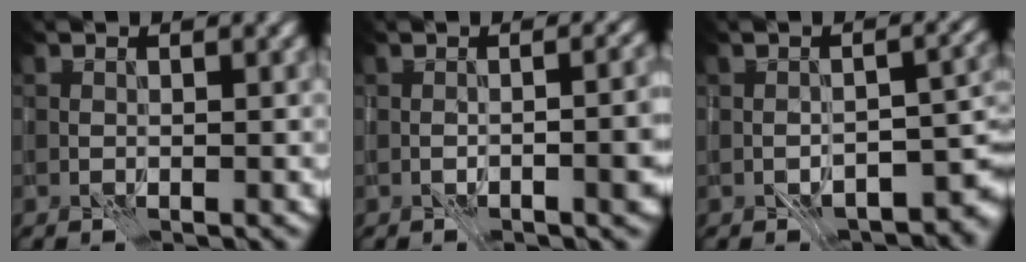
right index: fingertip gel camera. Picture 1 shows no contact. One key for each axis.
{"total": 5.3, "fx": -1.6, "fy": 1.9, "fz": 4.7, "tx": -0.042, "ty": 0.009, "tz": -0.020}
{"total": 6.7, "fx": -4.1, "fy": 3.0, "fz": 4.3, "tx": -0.039, "ty": -0.005, "tz": -0.057}